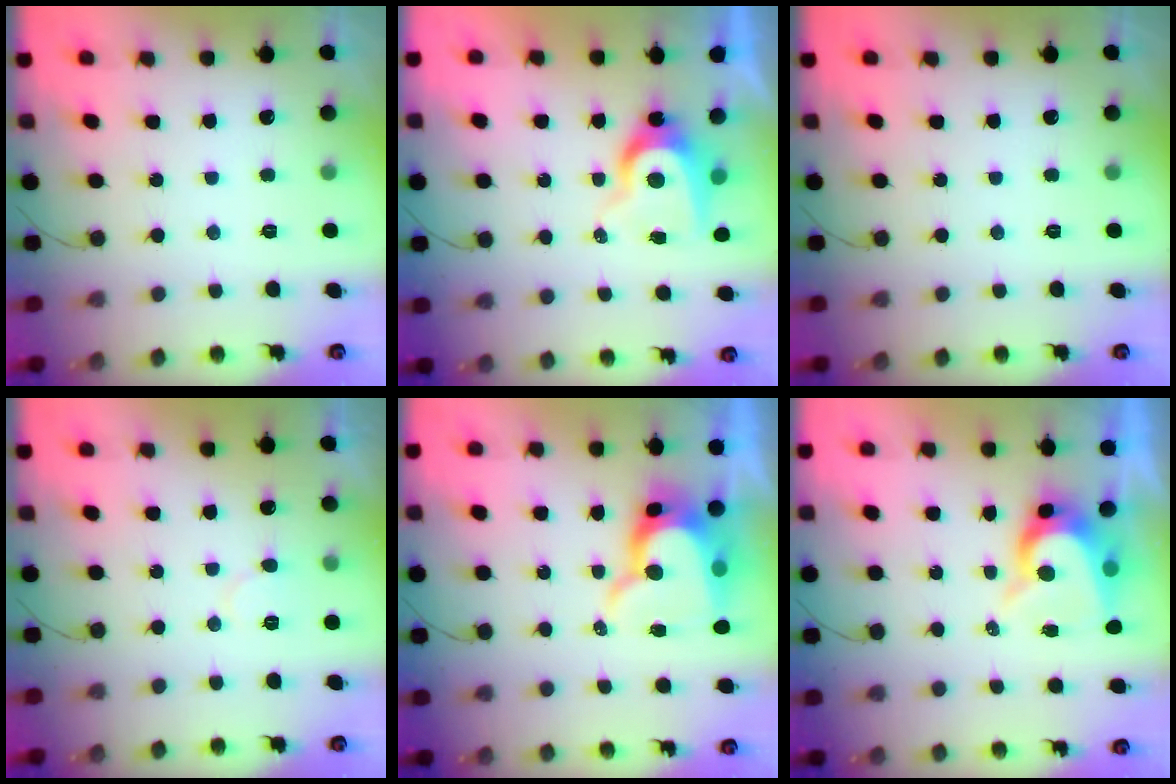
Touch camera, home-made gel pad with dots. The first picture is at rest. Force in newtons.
{"total": 8.5, "press": 8.4, "slide": 0.6}
{"total": 0.0}
{"total": 5.5, "press": 5.5, "slide": 0.7}
{"total": 13.2, "press": 13.1, "slide": 1.3}
{"total": 7.7, "press": 7.7, "slide": 0.7}